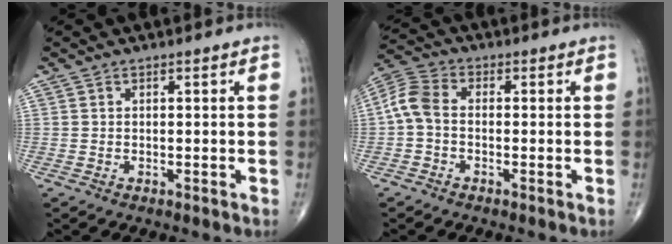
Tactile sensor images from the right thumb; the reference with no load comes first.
{"total": 6.0, "force": [-0.7, 4.0, 4.5], "torque": [-0.093, 0.018, -0.029]}